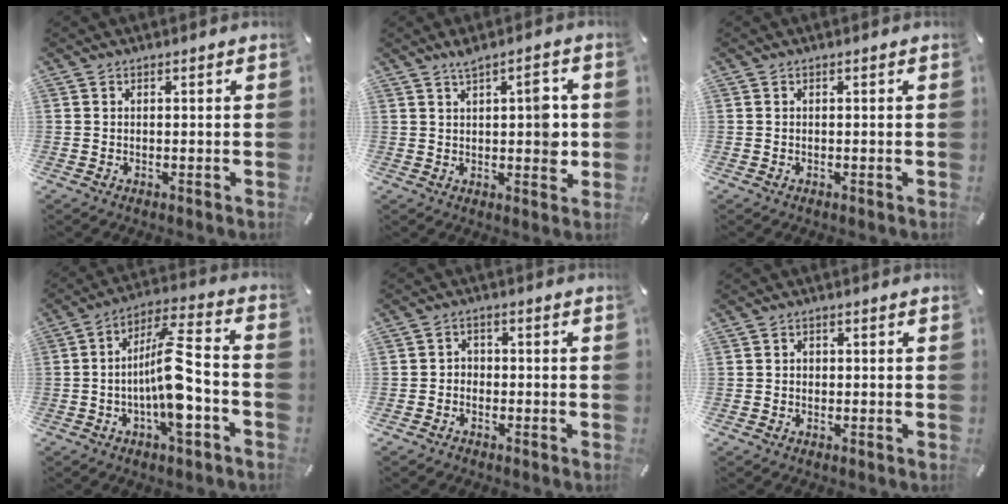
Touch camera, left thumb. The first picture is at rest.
{"total": 7.5, "force": [1.6, 3.2, 6.6], "torque": [-0.081, -0.007, 0.020]}
{"total": 0.0}
{"total": 14.4, "force": [-3.9, 4.3, 13.1], "torque": [-0.235, 0.008, -0.068]}
{"total": 2.8, "force": [-1.7, 2.1, 0.6], "torque": [-0.010, 0.014, -0.037]}
{"total": 1.1, "force": [-0.3, 1.0, 0.5], "torque": [-0.009, 0.005, -0.008]}